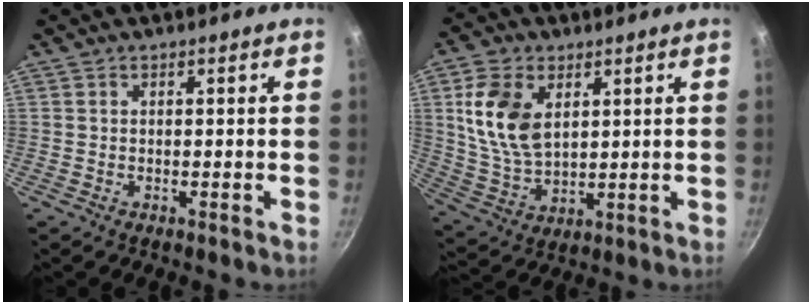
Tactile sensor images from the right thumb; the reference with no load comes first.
{"total": 12.7, "force": [3.7, 8.1, 9.1], "torque": [-0.163, -0.020, 0.081]}